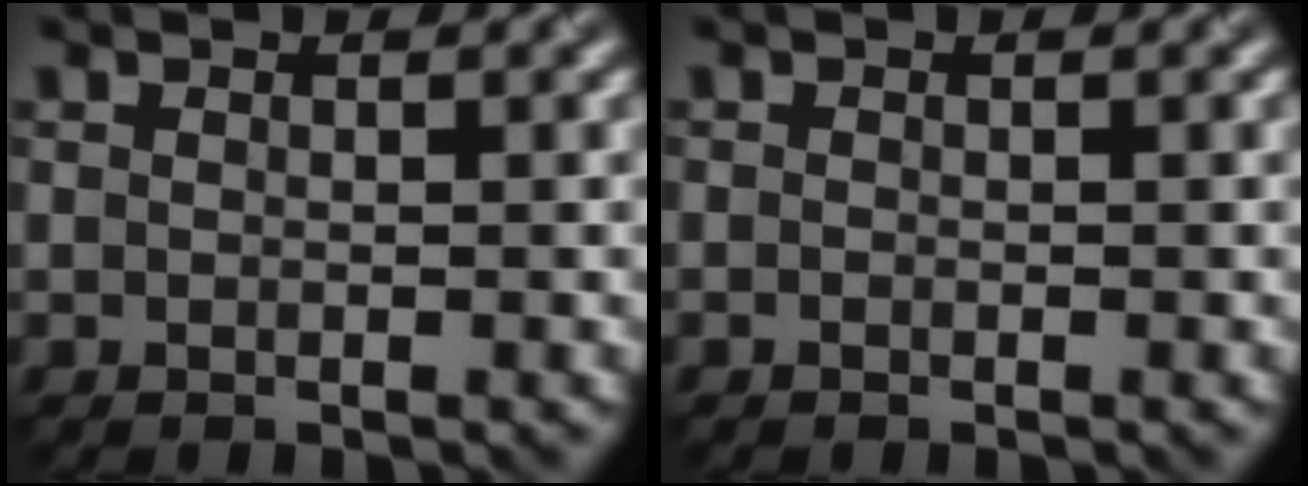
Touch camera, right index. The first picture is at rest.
{"total": 0.0}